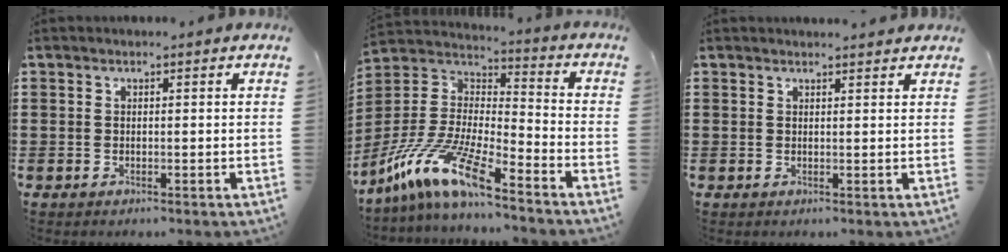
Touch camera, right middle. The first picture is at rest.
{"total": 12.4, "force": [-9.3, 1.9, 8.0], "torque": [-0.194, -0.008, -0.192]}
{"total": 1.2, "force": [1.2, 0.0, 0.1], "torque": [0.003, -0.006, 0.020]}